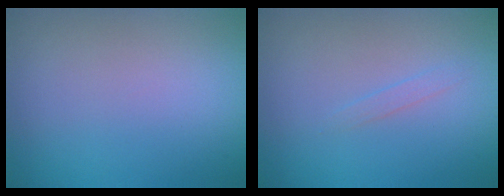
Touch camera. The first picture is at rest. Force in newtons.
{"total": 0.7, "press": 0.7, "slide": 0.0}